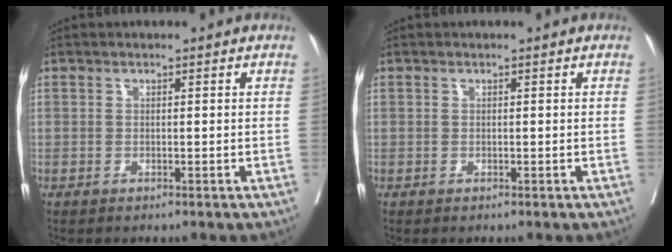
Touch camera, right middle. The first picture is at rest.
{"total": 0.0}